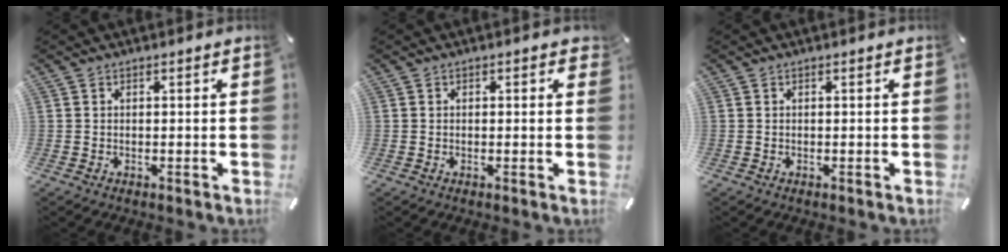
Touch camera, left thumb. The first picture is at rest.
{"total": 0.7, "force": [0.1, 0.6, 0.4], "torque": [0.008, -0.001, -0.003]}
{"total": 0.0}